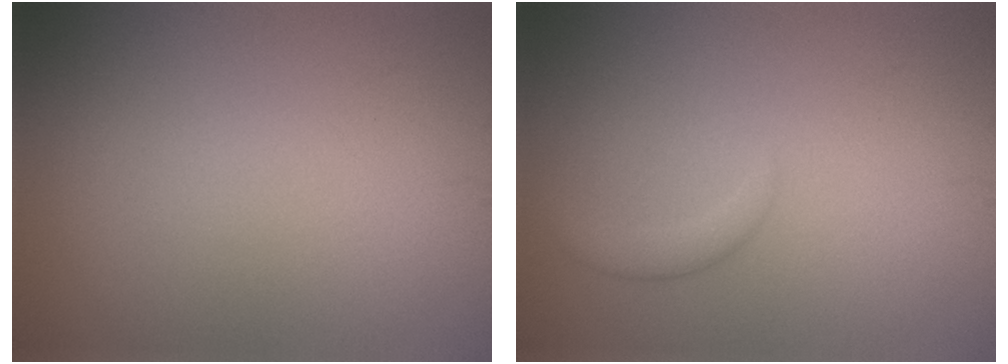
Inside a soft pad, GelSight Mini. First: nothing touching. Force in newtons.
{"total": 1.6, "press": 1.6, "slide": 0.0}